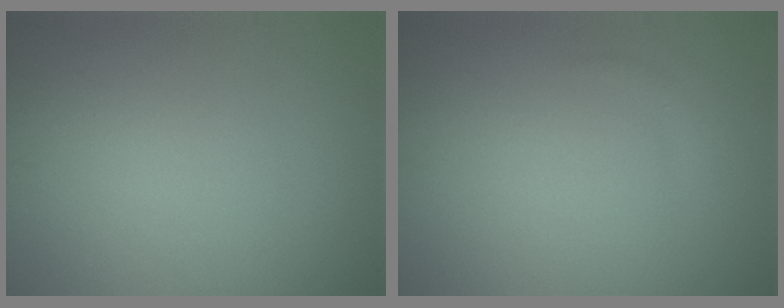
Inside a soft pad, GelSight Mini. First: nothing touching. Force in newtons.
{"total": 0.7, "press": 0.7, "slide": 0.1}